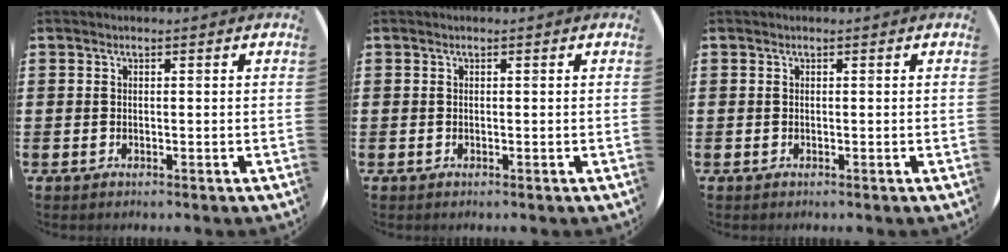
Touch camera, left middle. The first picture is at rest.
{"total": 0.0}
{"total": 0.0}